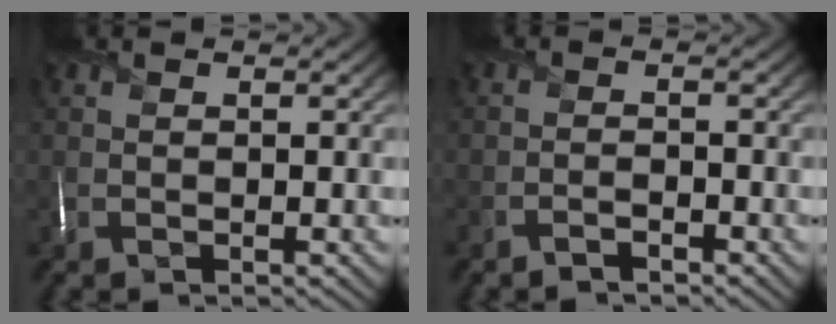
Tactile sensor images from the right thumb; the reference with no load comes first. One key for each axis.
{"total": 1.9, "fx": -1.6, "fy": 0.5, "fz": 0.8, "tx": -0.016, "ty": 0.000, "tz": -0.036}